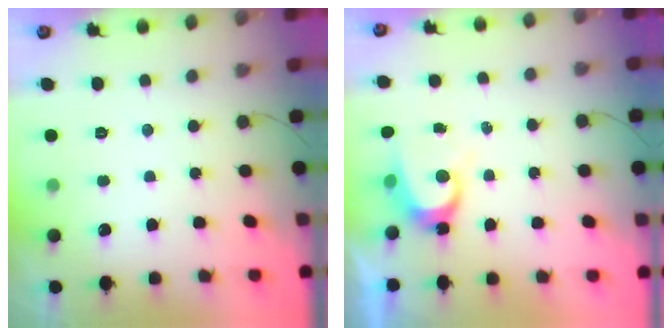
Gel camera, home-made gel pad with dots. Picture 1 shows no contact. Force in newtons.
{"total": 5.5, "press": 5.5, "slide": 0.3}